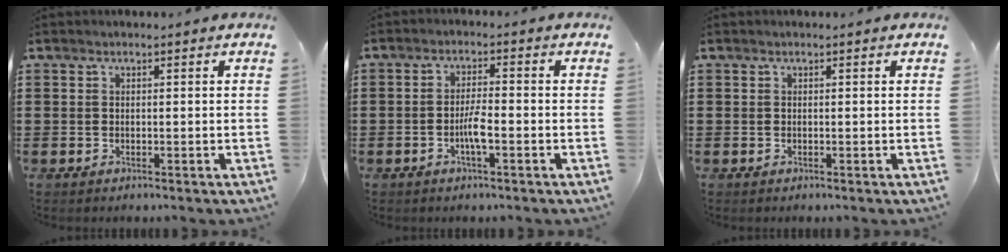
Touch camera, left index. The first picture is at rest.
{"total": 3.9, "force": [-1.3, 0.6, 3.6], "torque": [-0.076, -0.003, -0.029]}
{"total": 0.0}